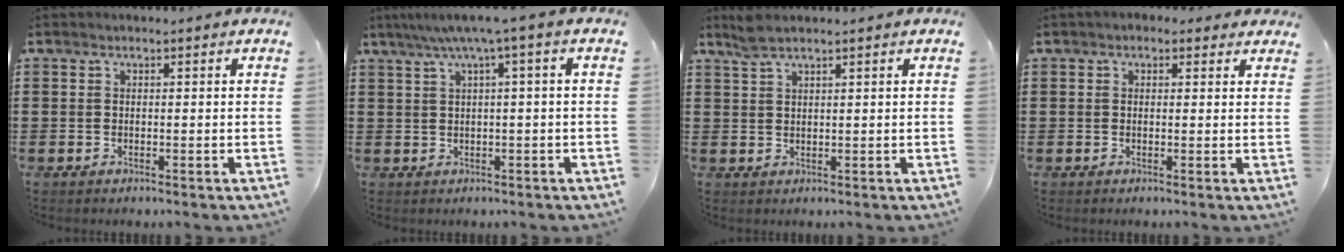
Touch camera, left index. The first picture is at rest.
{"total": 3.7, "force": [0.7, -0.3, 3.6], "torque": [-0.068, -0.002, 0.007]}
{"total": 2.4, "force": [1.9, 0.4, 1.4], "torque": [-0.031, 0.003, 0.035]}
{"total": 1.5, "force": [0.9, 1.1, 0.5], "torque": [-0.005, 0.006, 0.015]}